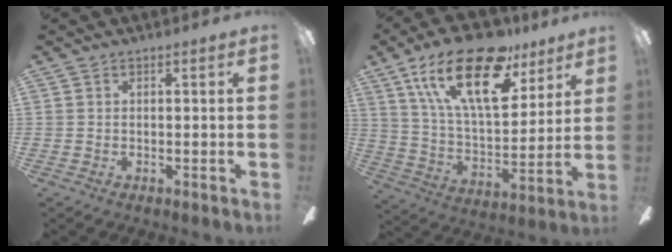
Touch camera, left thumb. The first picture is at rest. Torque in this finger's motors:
{"motor_torque": [0.68, 0.72, 1.68, -1.12, 0.56]}